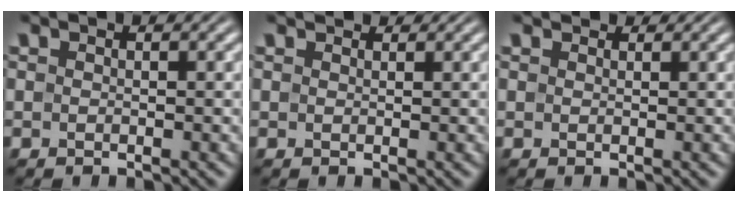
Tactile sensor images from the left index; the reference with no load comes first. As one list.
[{"total": 2.0, "force": [1.8, 0.6, 0.6], "torque": [-0.015, -0.005, 0.022]}, {"total": 2.3, "force": [2.0, 0.8, 0.7], "torque": [-0.018, -0.006, 0.024]}]